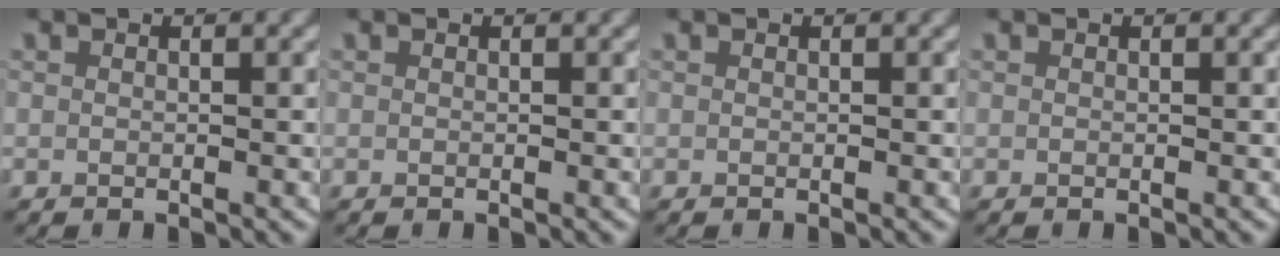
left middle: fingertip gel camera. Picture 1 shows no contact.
{"total": 0.0}
{"total": 0.0}
{"total": 0.0}